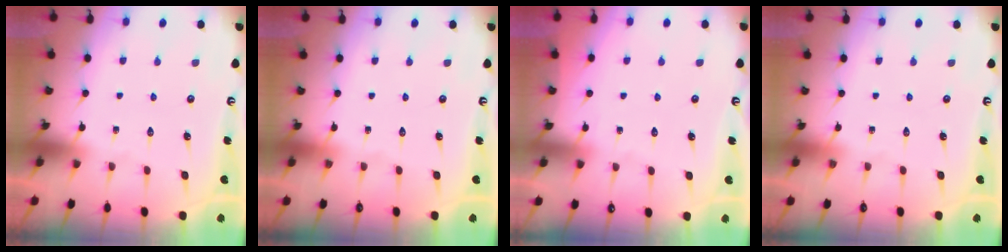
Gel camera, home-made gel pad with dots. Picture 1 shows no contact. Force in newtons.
{"total": 0.0}
{"total": 3.2, "press": 3.2, "slide": 0.6}
{"total": 0.0}